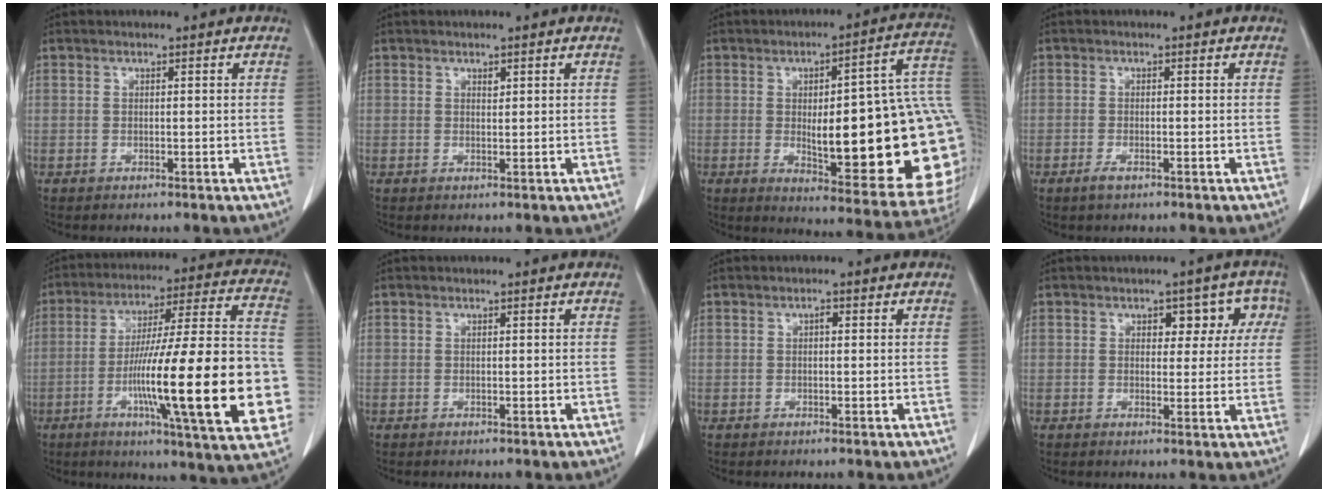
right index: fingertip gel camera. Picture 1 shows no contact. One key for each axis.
{"total": 0.7, "fx": 0.5, "fy": 0.3, "fz": 0.4, "tx": -0.004, "ty": -0.005, "tz": 0.006}
{"total": 27.5, "fx": -1.2, "fy": 5.3, "fz": 27.0, "tx": -0.266, "ty": 0.017, "tz": -0.006}
{"total": 1.3, "fx": -0.8, "fy": 0.3, "fz": 1.0, "tx": -0.020, "ty": -0.002, "tz": -0.014}
{"total": 27.6, "fx": -6.2, "fy": 2.4, "fz": 26.8, "tx": -0.354, "ty": -0.002, "tz": -0.098}
{"total": 0.0}
{"total": 0.8, "fx": 0.2, "fy": 0.4, "fz": 0.6, "tx": -0.008, "ty": 0.003, "tz": 0.000}
{"total": 5.5, "fx": 1.9, "fy": 3.5, "fz": 3.8, "tx": -0.023, "ty": 0.024, "tz": 0.019}